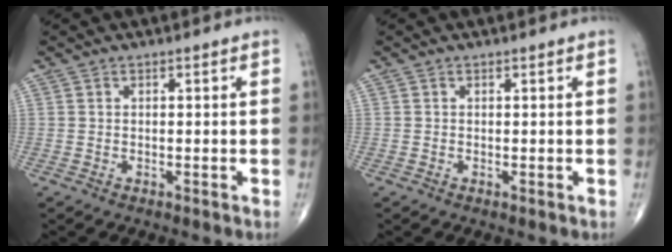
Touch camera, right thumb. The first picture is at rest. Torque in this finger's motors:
{"motor_torque": [0.04, 0.22, -0.09, 0.01, 0.04]}